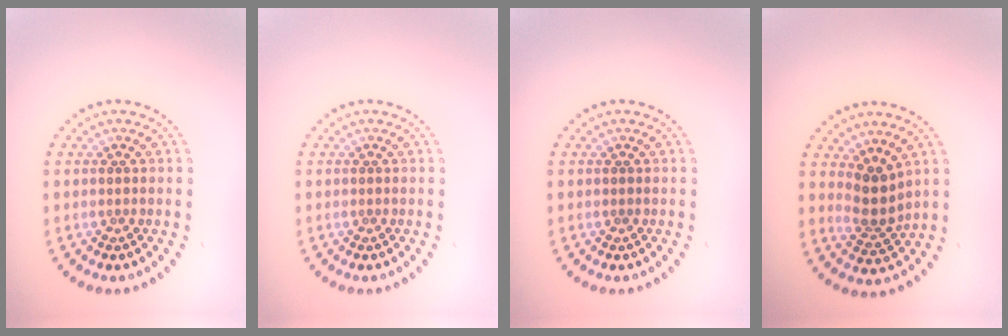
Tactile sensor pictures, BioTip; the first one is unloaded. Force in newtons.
{"total": 0.0}
{"total": 0.0}
{"total": 2.8, "press": 2.2, "slide": 1.8}